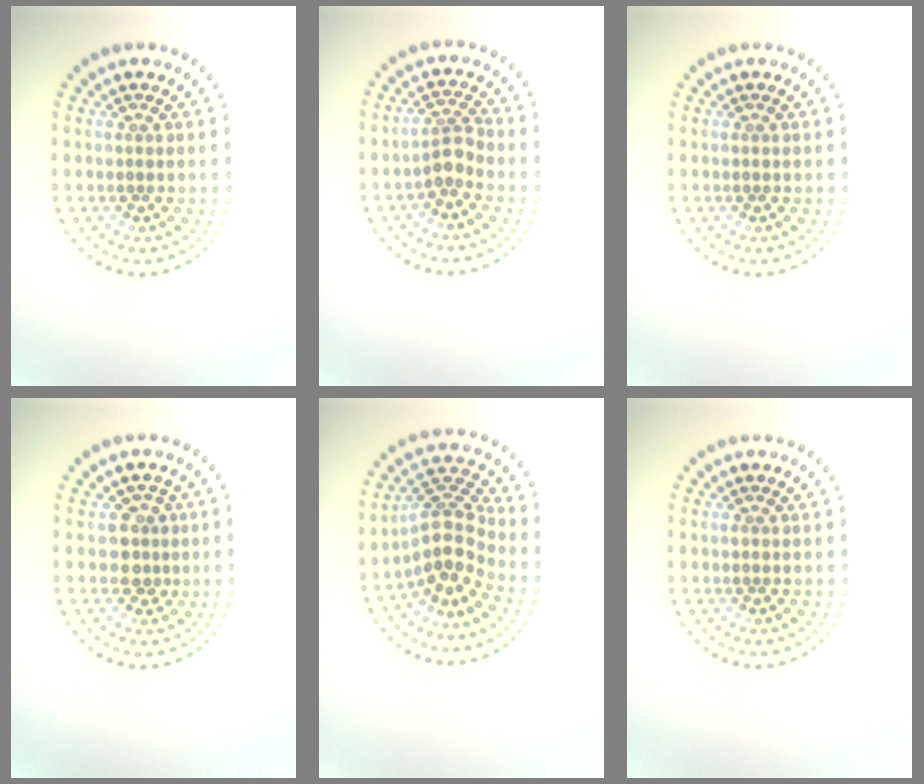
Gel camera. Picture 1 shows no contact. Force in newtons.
{"total": 2.1, "press": 1.6, "slide": 1.3}
{"total": 0.0}
{"total": 2.1, "press": 1.7, "slide": 1.2}
{"total": 3.9, "press": 2.9, "slide": 2.5}
{"total": 0.0}